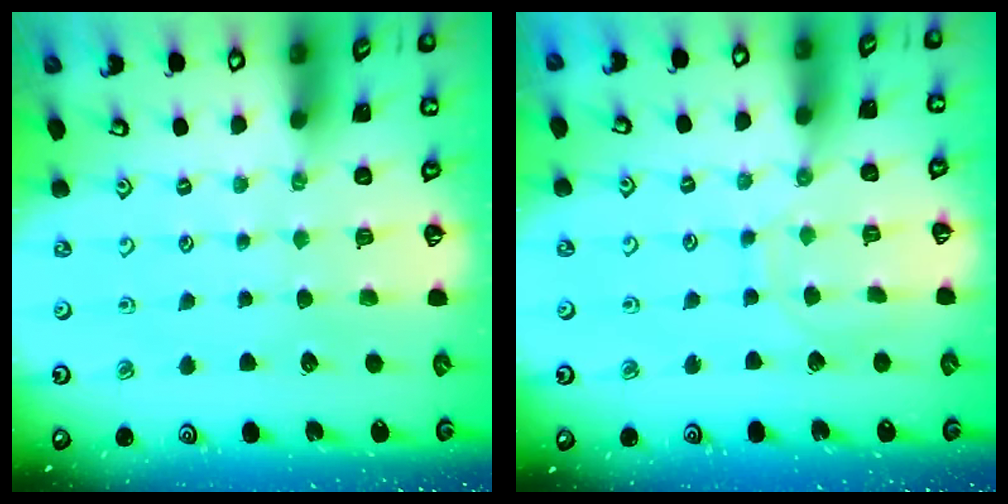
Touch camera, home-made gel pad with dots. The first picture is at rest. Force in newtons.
{"total": 7.3, "press": 7.2, "slide": 0.6}